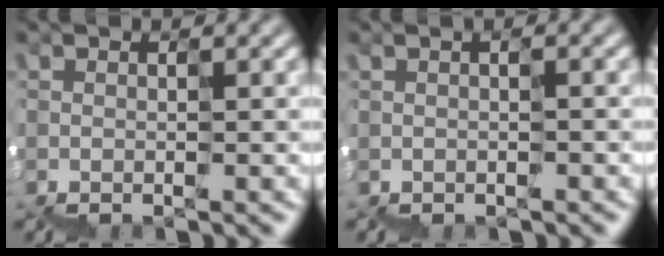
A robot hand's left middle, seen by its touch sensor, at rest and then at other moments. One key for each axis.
{"total": 0.6, "fx": -0.6, "fy": 0.1, "fz": 0.1, "tx": 0.002, "ty": -0.001, "tz": -0.003}